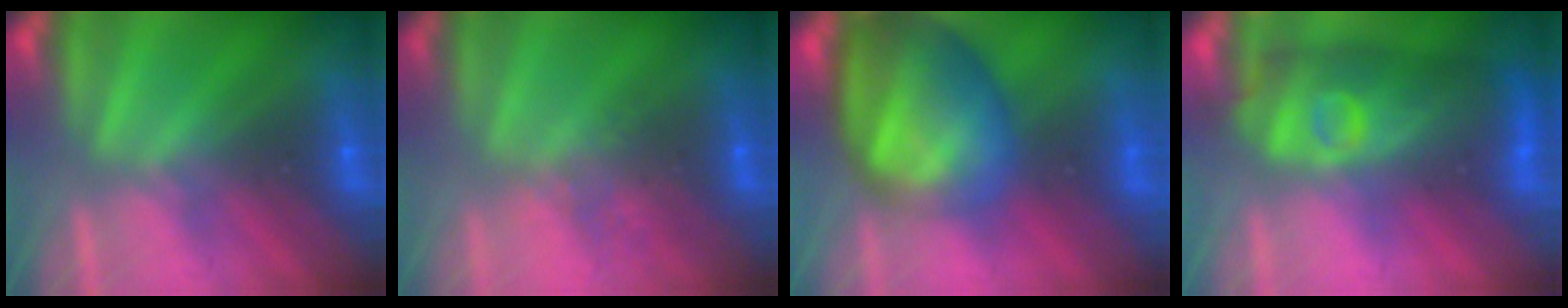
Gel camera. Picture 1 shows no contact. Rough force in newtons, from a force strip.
{"total": 2.4}
{"total": 7.5}
{"total": 4.4}